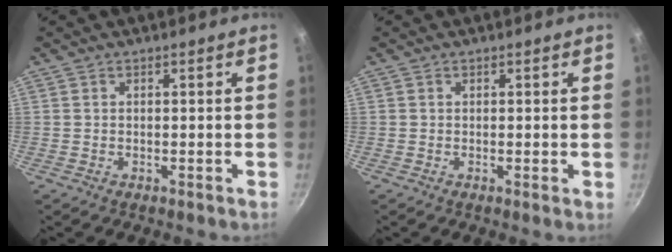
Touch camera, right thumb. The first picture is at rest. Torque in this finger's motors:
{"motor_torque": [-0.72, 0.10, -0.28, 0.22, -0.01]}